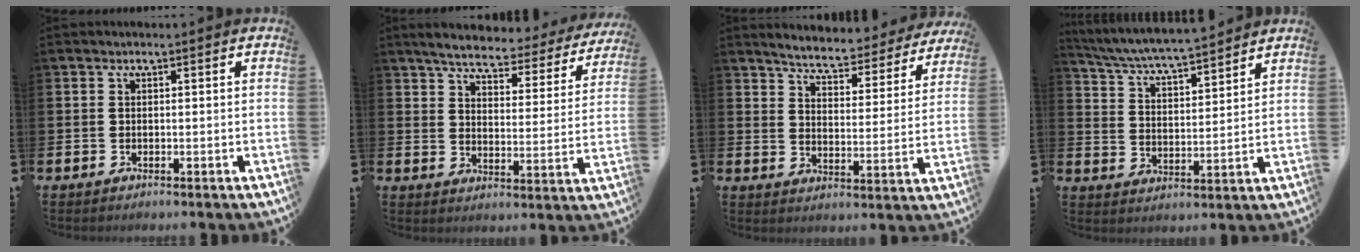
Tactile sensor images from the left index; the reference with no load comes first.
{"total": 5.1, "force": [4.7, 0.9, 1.8], "torque": [-0.054, -0.036, 0.073]}
{"total": 5.3, "force": [5.2, 0.5, 1.2], "torque": [-0.045, -0.045, 0.083]}
{"total": 5.8, "force": [5.7, 0.0, 1.2], "torque": [-0.053, -0.044, 0.097]}